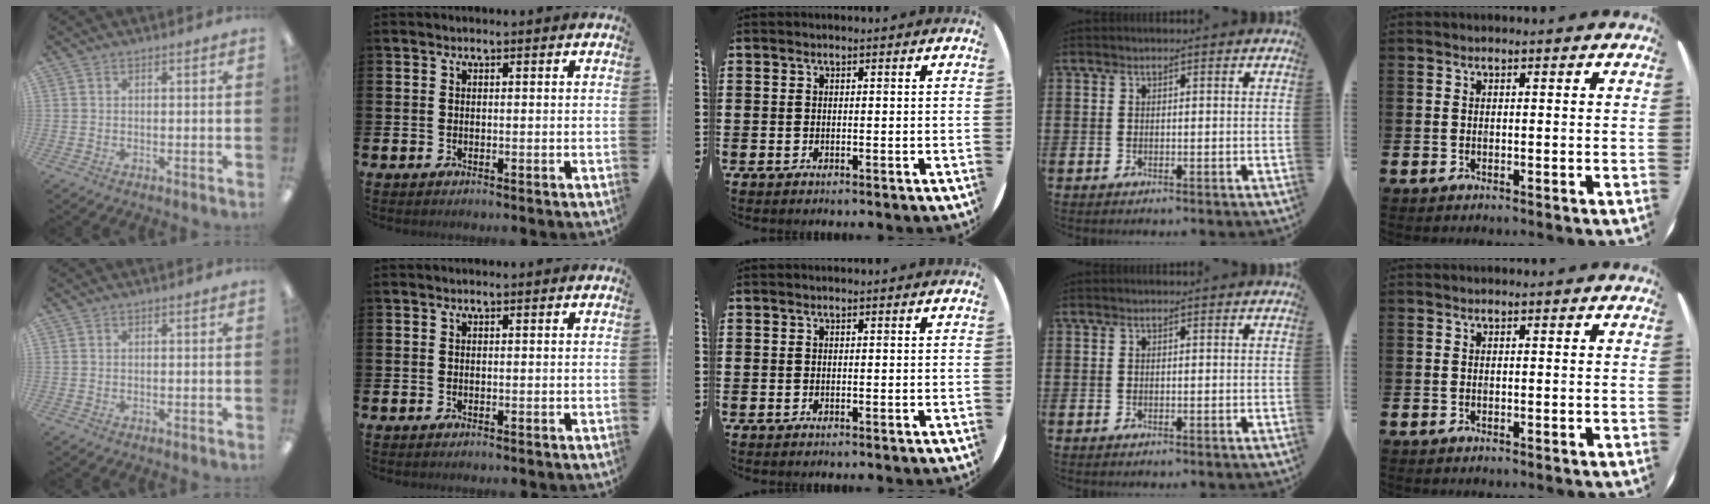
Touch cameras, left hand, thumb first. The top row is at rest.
{}